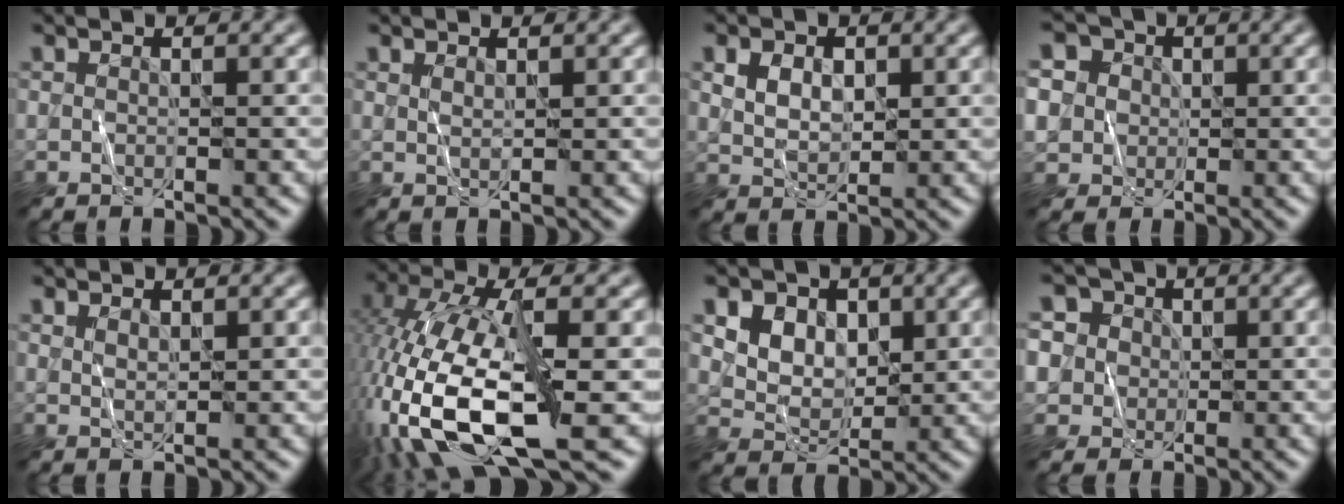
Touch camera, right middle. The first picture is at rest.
{"total": 0.7, "force": [0.5, 0.1, 0.4], "torque": [-0.008, 0.000, 0.010]}
{"total": 2.7, "force": [0.9, 1.8, 1.7], "torque": [-0.034, 0.000, 0.018]}
{"total": 8.6, "force": [2.5, 7.6, 3.0], "torque": [-0.083, 0.035, 0.023]}
{"total": 0.9, "force": [0.6, 0.4, 0.6], "torque": [-0.015, -0.001, 0.015]}
{"total": 14.3, "force": [-4.5, 5.4, 12.4], "torque": [-0.282, -0.007, -0.088]}
{"total": 8.4, "force": [3.9, 6.1, 4.1], "torque": [-0.078, 0.013, 0.061]}
{"total": 7.7, "force": [2.9, 6.7, 2.6], "torque": [-0.062, 0.037, 0.027]}